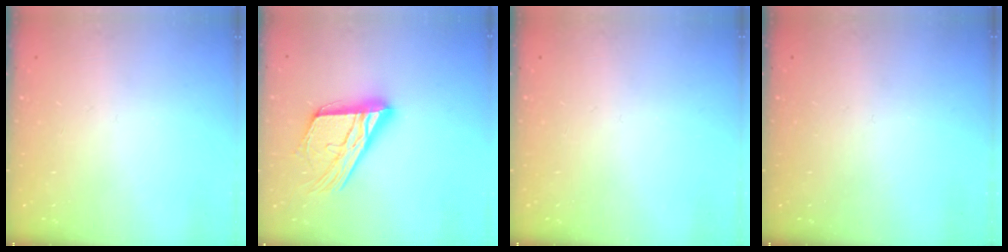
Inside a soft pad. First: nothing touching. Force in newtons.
{"total": 20.4, "press": 20.4, "slide": 1.8}
{"total": 0.0}
{"total": 0.0}